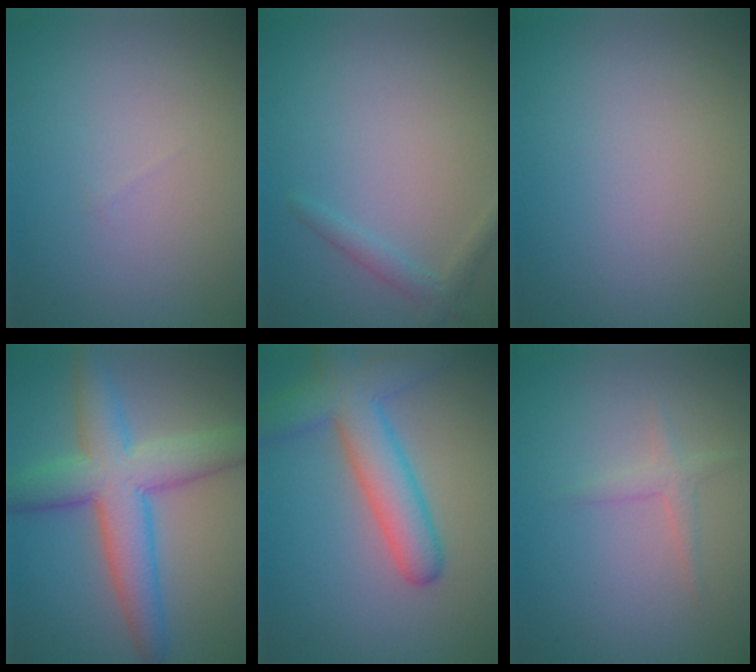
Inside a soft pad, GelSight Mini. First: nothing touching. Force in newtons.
{"total": 1.4, "press": 1.4, "slide": 0.0}
{"total": 0.0}
{"total": 7.7, "press": 7.7, "slide": 0.4}
{"total": 6.3, "press": 6.3, "slide": 0.3}
{"total": 1.3, "press": 1.3, "slide": 0.1}